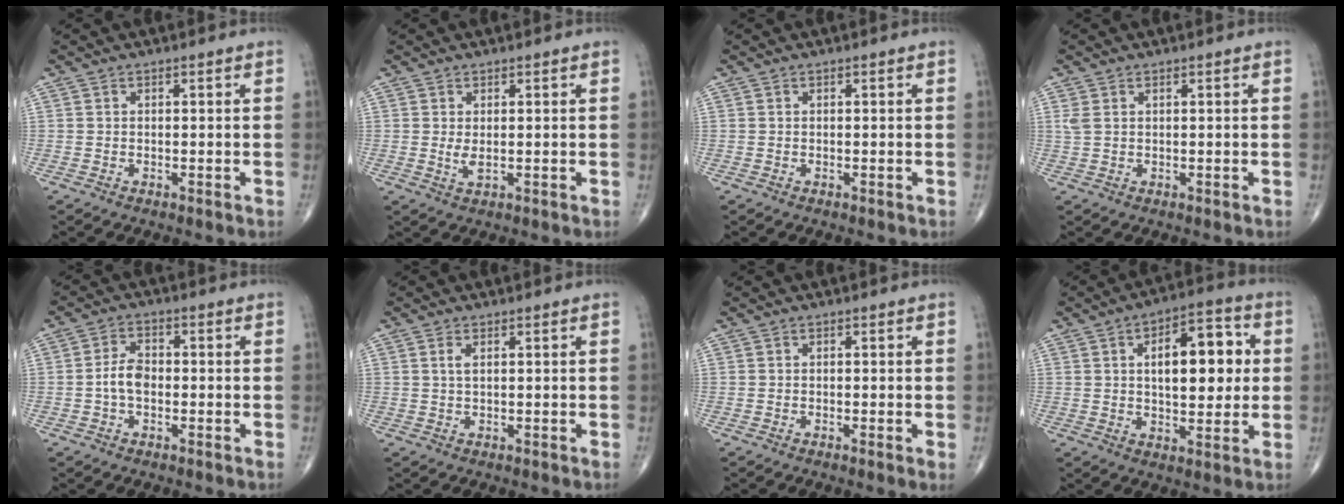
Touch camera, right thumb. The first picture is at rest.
{"total": 1.9, "force": [0.2, 0.6, 1.8], "torque": [-0.036, -0.007, 0.009]}
{"total": 0.0}
{"total": 1.7, "force": [0.7, 0.8, 1.2], "torque": [-0.035, 0.011, 0.025]}
{"total": 4.5, "force": [-0.8, 2.8, 3.4], "torque": [-0.062, 0.017, -0.021]}
{"total": 1.5, "force": [0.5, 0.5, 1.3], "torque": [-0.030, 0.003, 0.013]}
{"total": 0.9, "force": [-0.2, 0.0, 0.9], "torque": [-0.017, -0.003, -0.004]}
{"total": 14.3, "force": [2.4, 7.0, 12.2], "torque": [-0.144, 0.010, 0.033]}